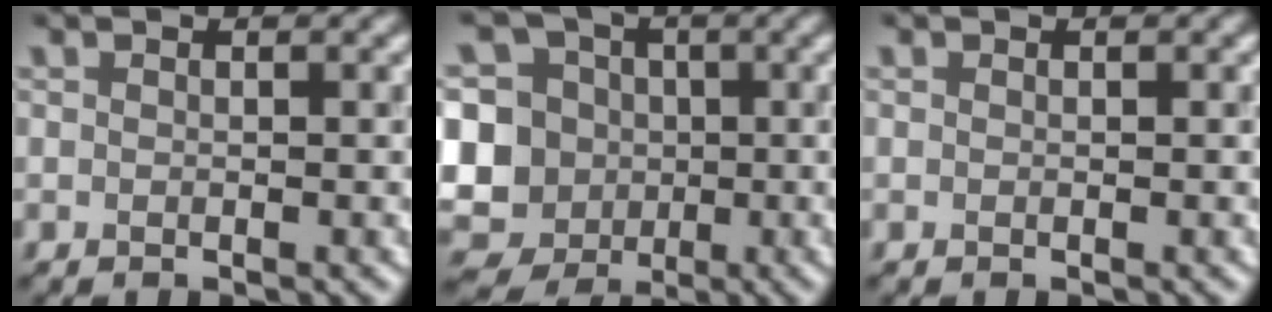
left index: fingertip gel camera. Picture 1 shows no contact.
{"total": 14.4, "force": [-1.2, 13.6, 4.6], "torque": [-0.140, 0.010, -0.045]}
{"total": 0.0}